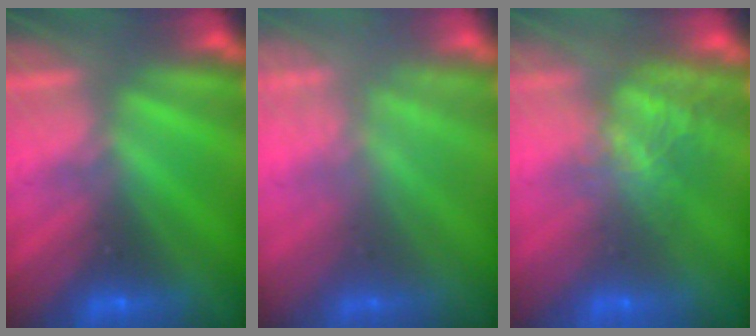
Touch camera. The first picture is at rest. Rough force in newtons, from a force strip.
{"total": 2.3}
{"total": 4.8}